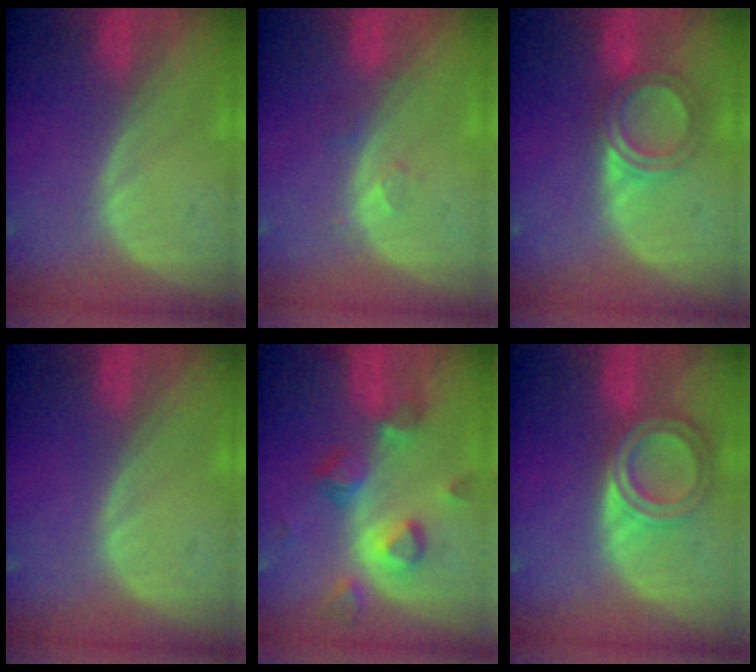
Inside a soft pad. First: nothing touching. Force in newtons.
{"total": 1.9, "press": 1.6, "slide": 1.0}
{"total": 5.0, "press": 4.9, "slide": 1.1}
{"total": 0.0}
{"total": 7.4, "press": 7.3, "slide": 1.2}
{"total": 6.7, "press": 6.0, "slide": 3.2}